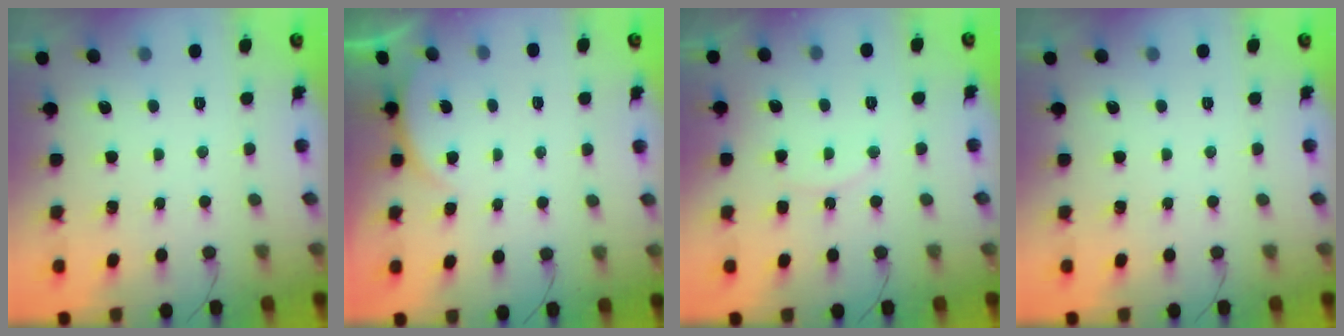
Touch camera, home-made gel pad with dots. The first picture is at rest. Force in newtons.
{"total": 2.3, "press": 2.3, "slide": 0.5}
{"total": 5.9, "press": 5.9, "slide": 0.6}
{"total": 0.0}